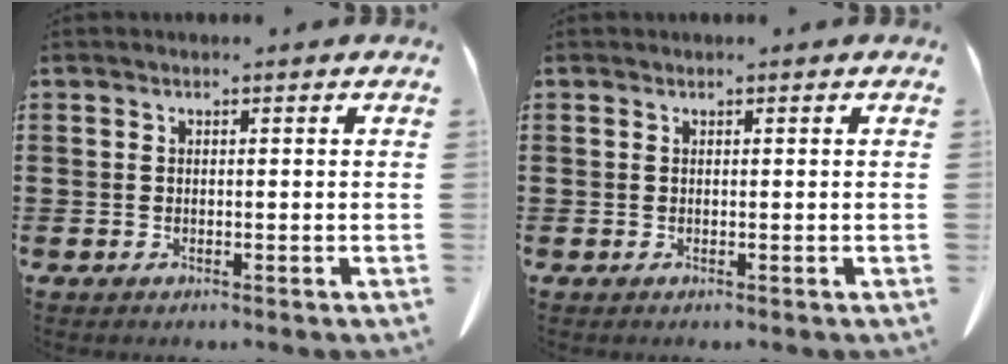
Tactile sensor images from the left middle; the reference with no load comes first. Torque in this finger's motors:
{"motor_torque": [-0.22, 0.11, -0.03, -0.01]}